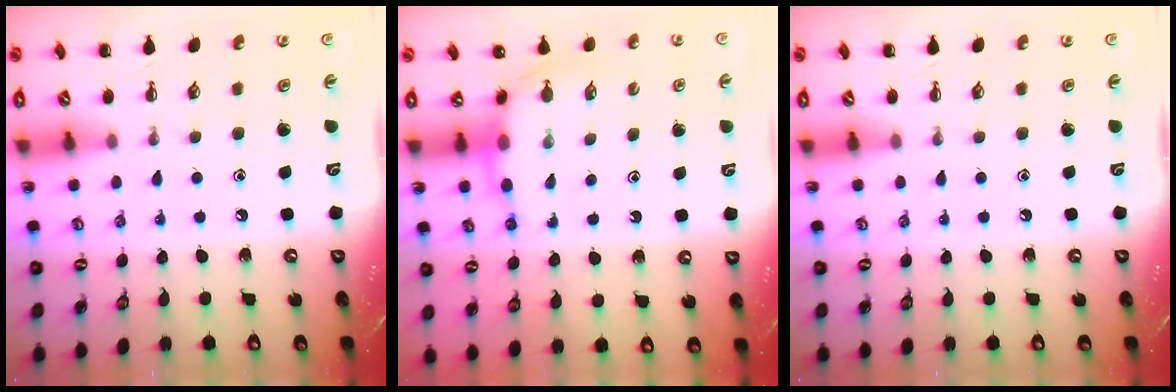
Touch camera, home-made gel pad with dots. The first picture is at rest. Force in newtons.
{"total": 7.3, "press": 7.3, "slide": 0.6}
{"total": 0.0}